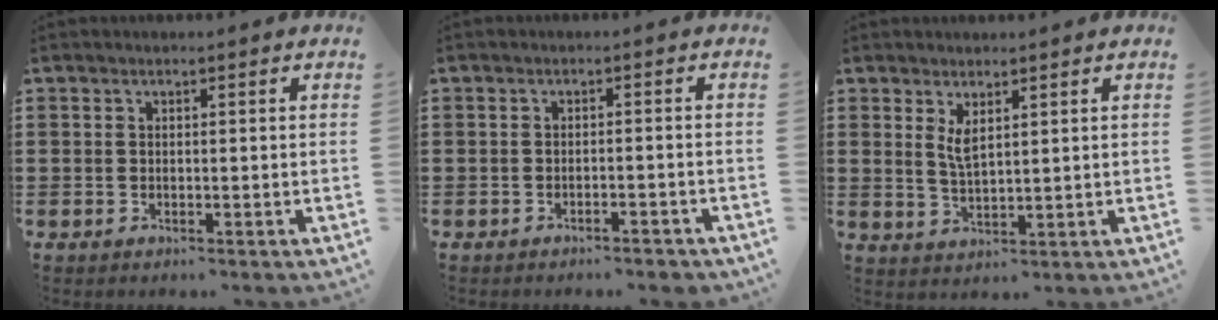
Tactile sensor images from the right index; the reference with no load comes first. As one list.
[{"total": 1.6, "force": [-1.4, -0.1, 0.6], "torque": [-0.015, -0.002, -0.028]}, {"total": 3.1, "force": [1.6, 1.1, 2.3], "torque": [-0.051, 0.003, 0.029]}]